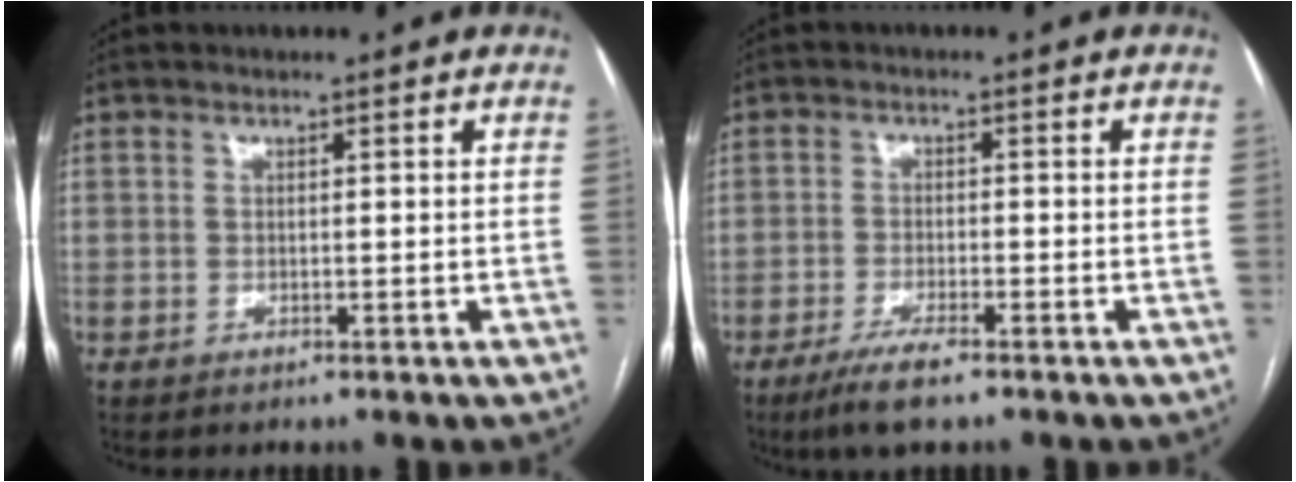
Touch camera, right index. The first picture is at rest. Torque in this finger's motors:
{"motor_torque": [0.43, -0.59, 0.15, 0.04]}